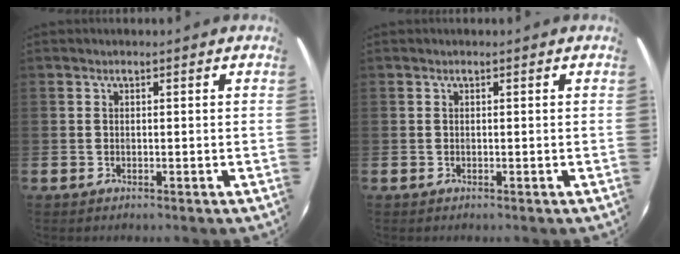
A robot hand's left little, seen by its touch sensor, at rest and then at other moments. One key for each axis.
{"total": 0.0}